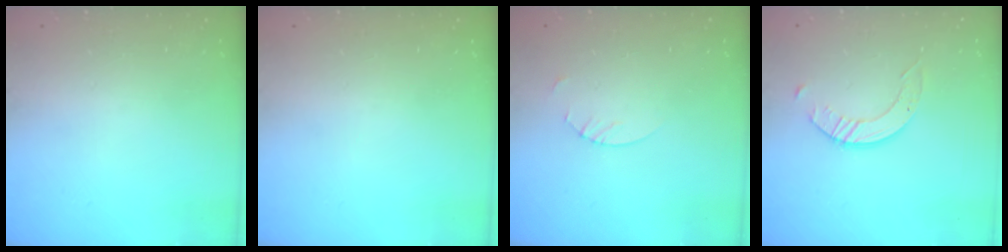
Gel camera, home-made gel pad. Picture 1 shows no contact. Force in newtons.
{"total": 0.0}
{"total": 1.9, "press": 1.9, "slide": 0.2}
{"total": 2.4, "press": 2.4, "slide": 0.3}